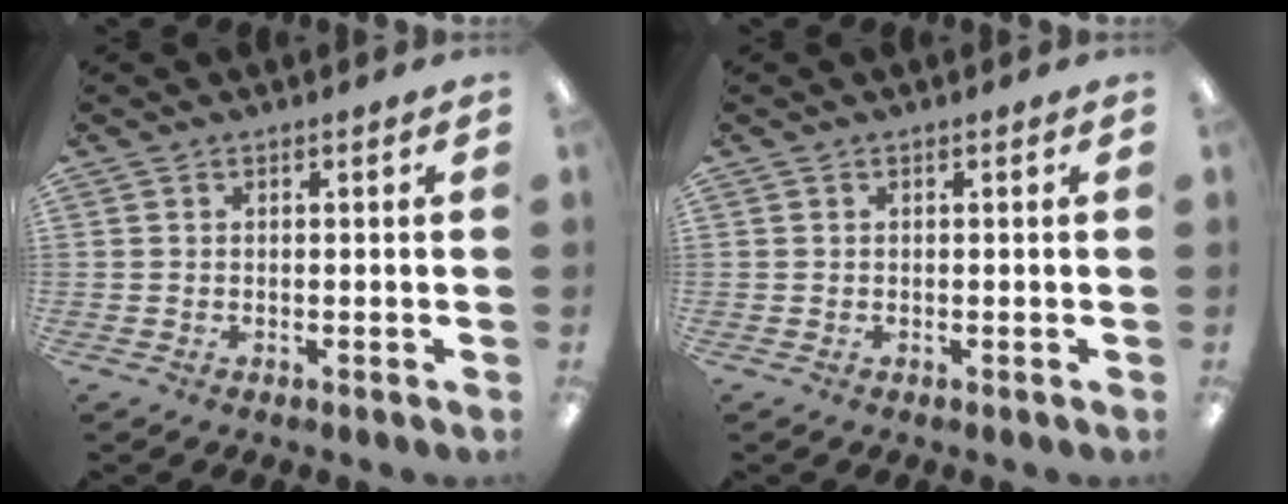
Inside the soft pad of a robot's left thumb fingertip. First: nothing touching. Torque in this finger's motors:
{"motor_torque": [0.00, 0.00, -0.02, -0.02, 0.00]}